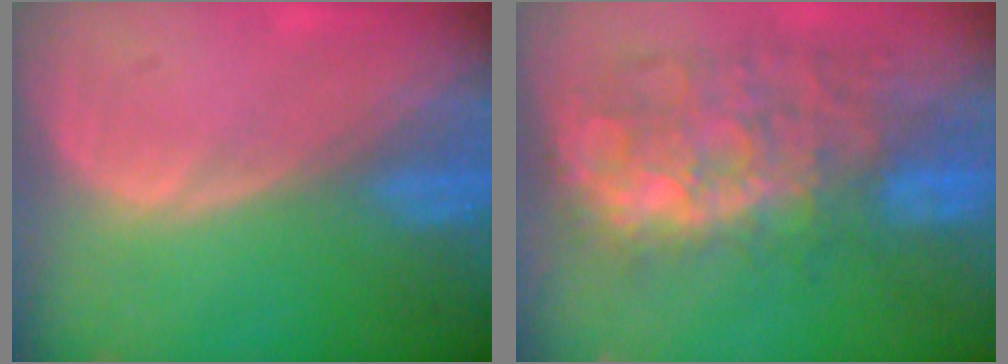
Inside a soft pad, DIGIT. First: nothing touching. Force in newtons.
{"total": 10.7, "press": 10.1, "slide": 3.6}